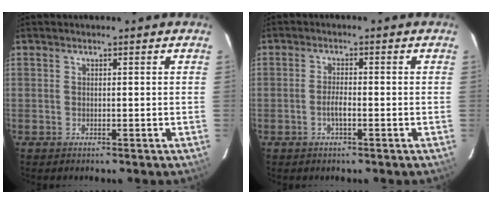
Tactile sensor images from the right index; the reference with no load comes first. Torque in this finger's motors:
{"motor_torque": [0.75, -0.25, 0.40, 0.09]}